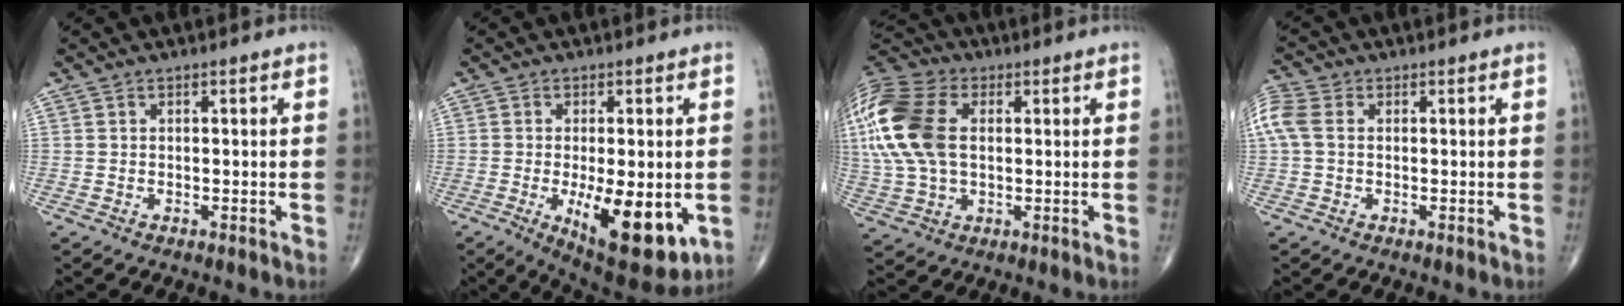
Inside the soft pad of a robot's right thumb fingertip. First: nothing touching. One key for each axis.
{"total": 15.0, "fx": -3.6, "fy": 5.9, "fz": 13.3, "tx": -0.188, "ty": -0.025, "tz": -0.037}
{"total": 21.9, "fx": 3.8, "fy": 14.0, "fz": 16.4, "tx": -0.404, "ty": 0.021, "tz": 0.070}
{"total": 5.7, "fx": 0.6, "fy": 4.0, "fz": 4.0, "tx": -0.115, "ty": 0.019, "tz": 0.010}